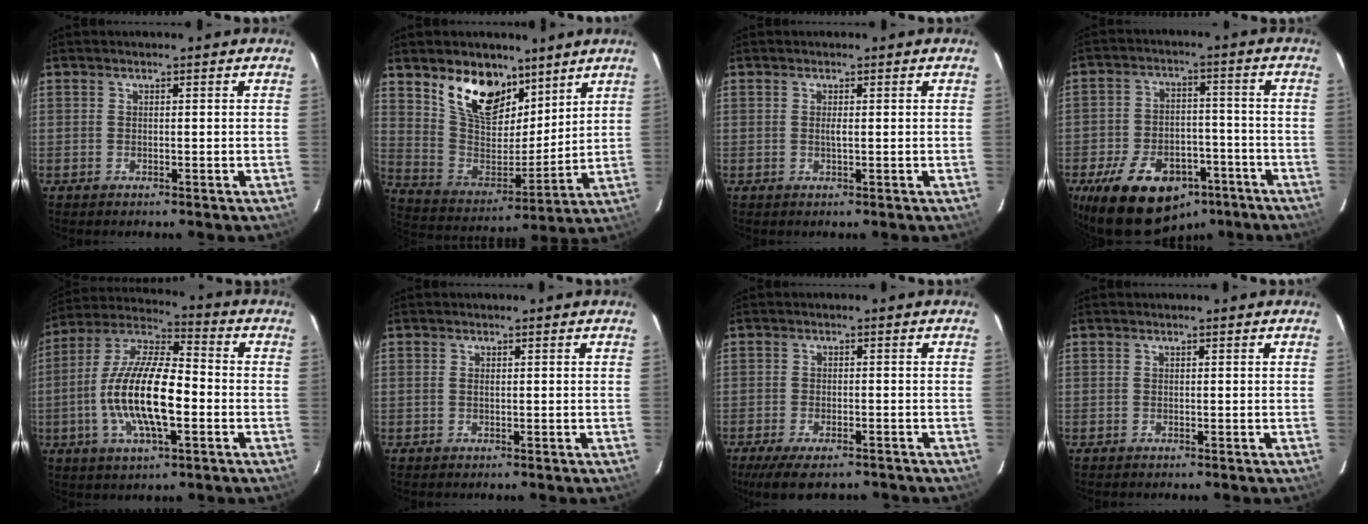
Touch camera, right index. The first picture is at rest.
{"total": 16.0, "force": [10.2, 8.7, 8.7], "torque": [-0.173, -0.001, 0.195]}
{"total": 0.9, "force": [0.1, 0.1, 0.9], "torque": [-0.018, 0.000, 0.001]}
{"total": 18.9, "force": [-11.8, 11.0, 9.9], "torque": [-0.208, 0.012, -0.162]}
{"total": 17.2, "force": [-3.4, 5.8, 15.9], "torque": [-0.313, -0.003, -0.070]}
{"total": 0.6, "force": [0.1, 0.3, 0.5], "torque": [-0.011, 0.001, 0.001]}
{"total": 9.3, "force": [-7.2, 3.1, 5.0], "torque": [-0.113, -0.029, -0.116]}
{"total": 0.0}